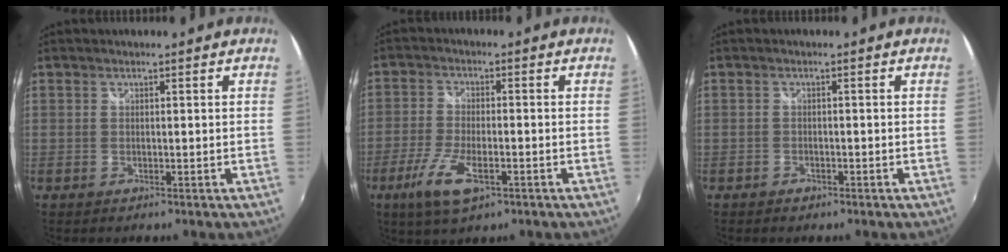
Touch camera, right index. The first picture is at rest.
{"total": 8.6, "force": [-4.3, 2.9, 6.9], "torque": [-0.156, -0.016, -0.083]}
{"total": 1.5, "force": [-1.1, 0.9, 0.4], "torque": [-0.009, 0.001, -0.016]}